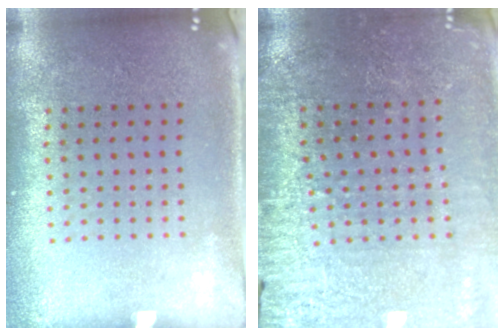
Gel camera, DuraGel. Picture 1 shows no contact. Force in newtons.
{"total": 2.9, "press": 2.9, "slide": 0.2}